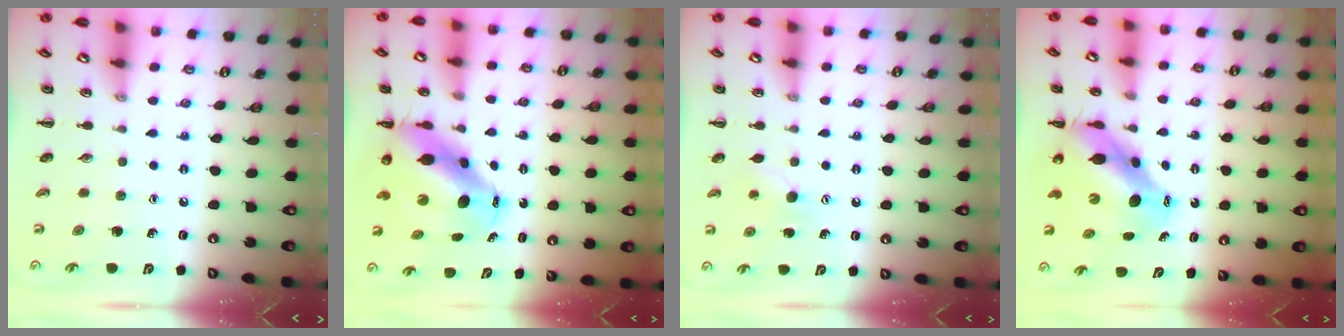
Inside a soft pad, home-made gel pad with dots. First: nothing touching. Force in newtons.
{"total": 11.0, "press": 10.6, "slide": 3.1}
{"total": 7.1, "press": 6.9, "slide": 1.6}
{"total": 9.8, "press": 9.5, "slide": 2.5}